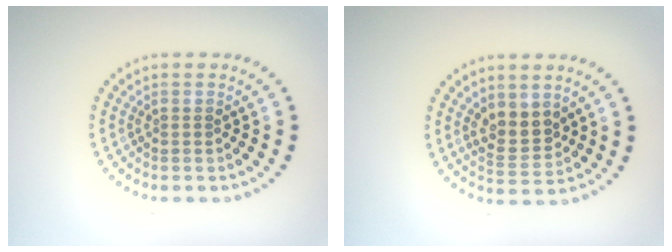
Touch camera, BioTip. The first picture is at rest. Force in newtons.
{"total": 2.8, "press": 2.6, "slide": 1.0}